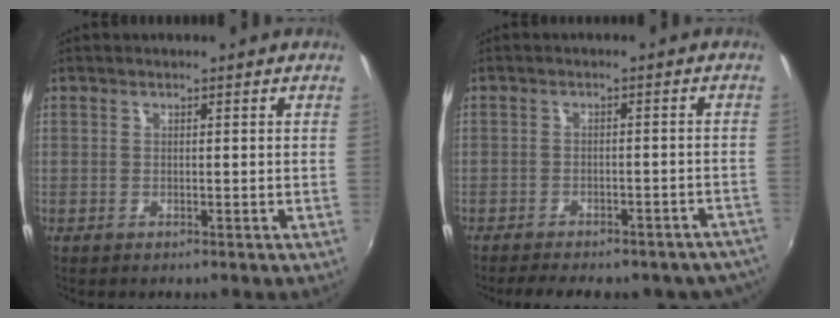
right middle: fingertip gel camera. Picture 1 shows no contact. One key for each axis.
{"total": 15.3, "fx": -13.1, "fy": 5.2, "fz": 6.1, "tx": -0.114, "ty": 0.002, "tz": -0.145}